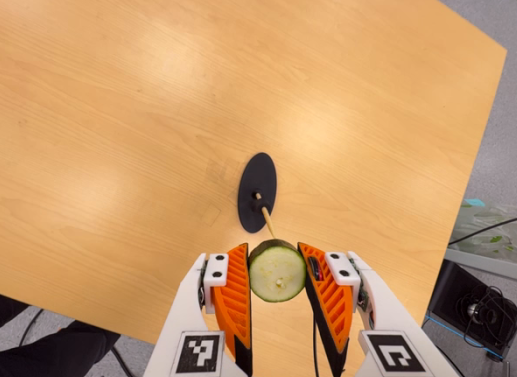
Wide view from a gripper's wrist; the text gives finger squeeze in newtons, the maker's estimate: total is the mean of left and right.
{"total": 10.0, "left": 9.3, "right": 10.7}